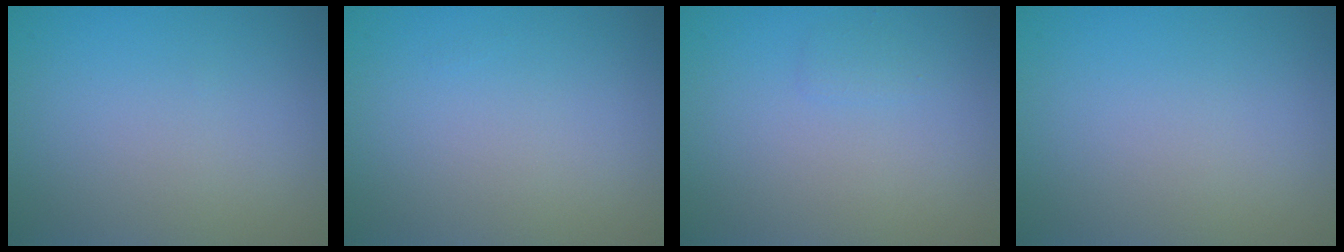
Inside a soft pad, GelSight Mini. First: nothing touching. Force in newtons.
{"total": 0.0}
{"total": 0.6, "press": 0.6, "slide": 0.0}
{"total": 0.0}